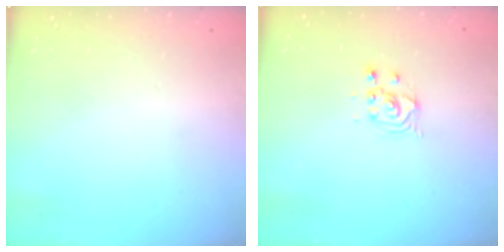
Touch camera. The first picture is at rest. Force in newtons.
{"total": 2.8, "press": 2.8, "slide": 0.1}